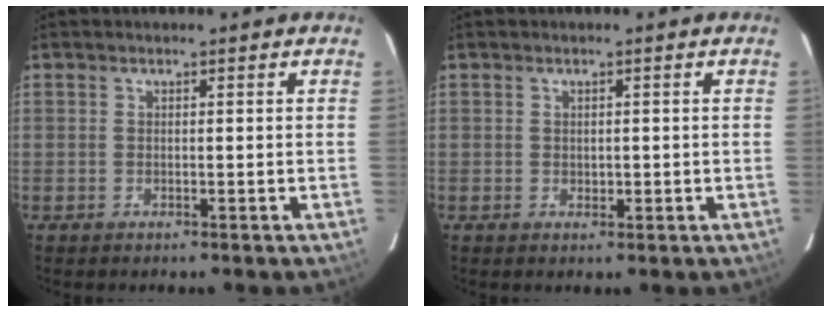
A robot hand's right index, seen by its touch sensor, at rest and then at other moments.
{"total": 1.2, "force": [0.0, 0.9, 0.8], "torque": [-0.011, 0.000, 0.004]}